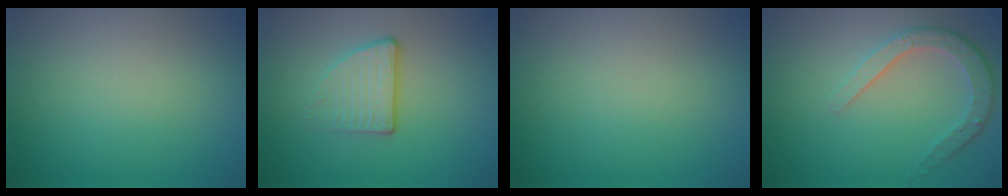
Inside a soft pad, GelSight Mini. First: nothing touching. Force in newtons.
{"total": 3.5, "press": 2.5, "slide": 2.5}
{"total": 0.0}
{"total": 3.5, "press": 2.8, "slide": 2.1}